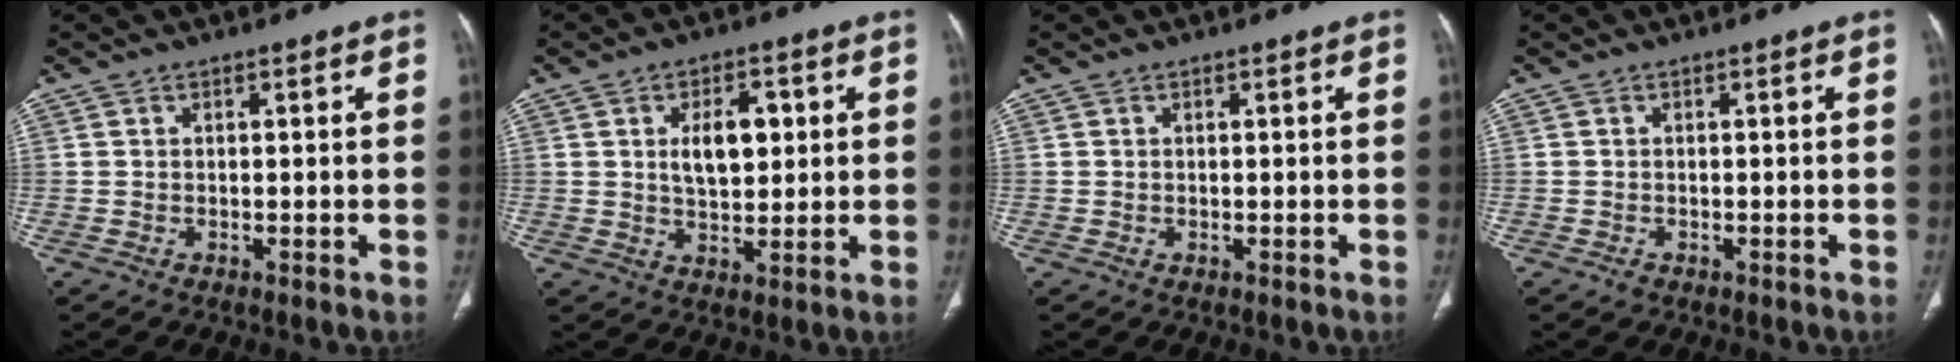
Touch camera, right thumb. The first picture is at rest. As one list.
[{"total": 8.2, "force": [1.8, 4.6, 6.5], "torque": [-0.084, -0.004, 0.034]}, {"total": 0.0}, {"total": 0.9, "force": [-0.4, 0.7, 0.4], "torque": [-0.009, 0.000, -0.006]}]